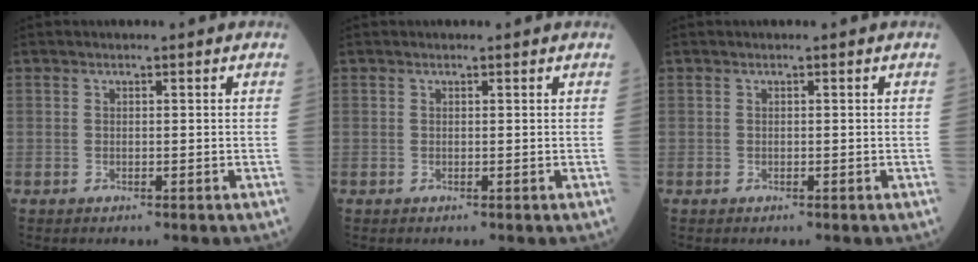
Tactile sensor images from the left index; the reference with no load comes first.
{"total": 0.0}
{"total": 0.0}